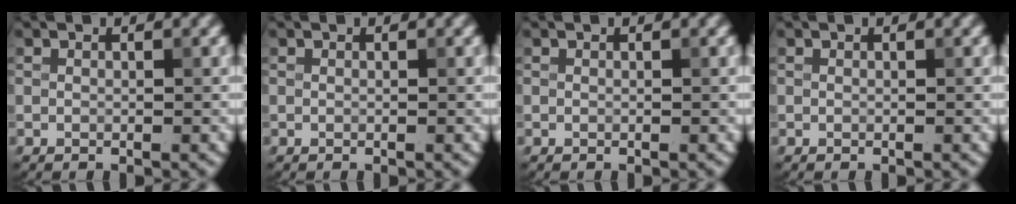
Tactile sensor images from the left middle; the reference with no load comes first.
{"total": 0.0}
{"total": 0.0}
{"total": 0.0}